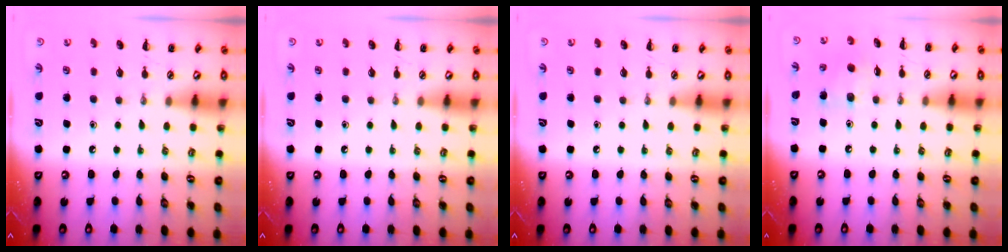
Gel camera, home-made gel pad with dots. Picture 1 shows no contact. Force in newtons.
{"total": 0.0}
{"total": 0.0}
{"total": 5.2, "press": 5.1, "slide": 0.8}